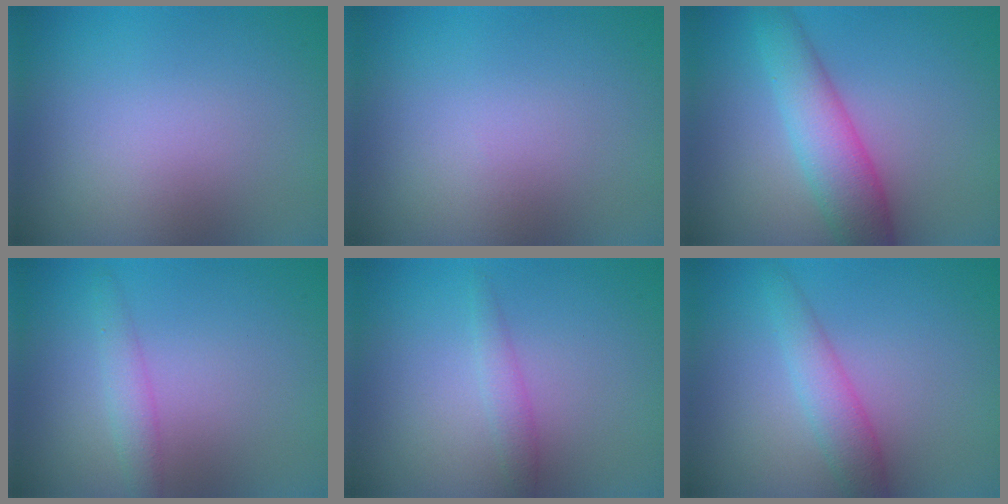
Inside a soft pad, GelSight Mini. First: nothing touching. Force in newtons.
{"total": 0.0}
{"total": 4.9, "press": 4.9, "slide": 0.0}
{"total": 1.8, "press": 1.7, "slide": 0.2}
{"total": 1.4, "press": 1.4, "slide": 0.0}
{"total": 2.7, "press": 2.7, "slide": 0.1}